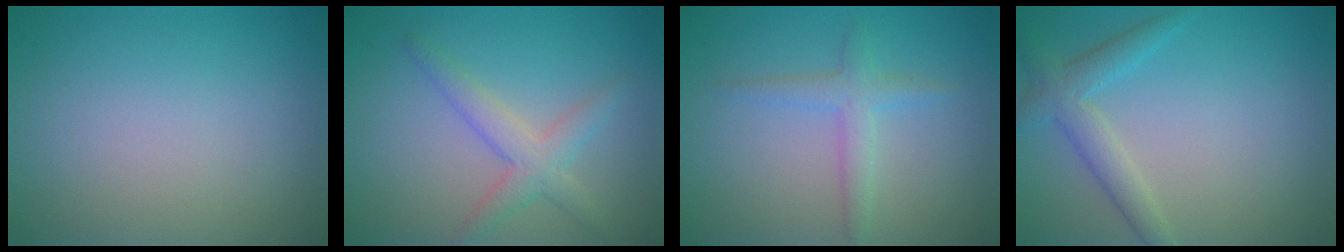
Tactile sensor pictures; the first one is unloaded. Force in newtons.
{"total": 3.0, "press": 3.0, "slide": 0.1}
{"total": 2.2, "press": 2.2, "slide": 0.0}
{"total": 3.0, "press": 3.0, "slide": 0.3}